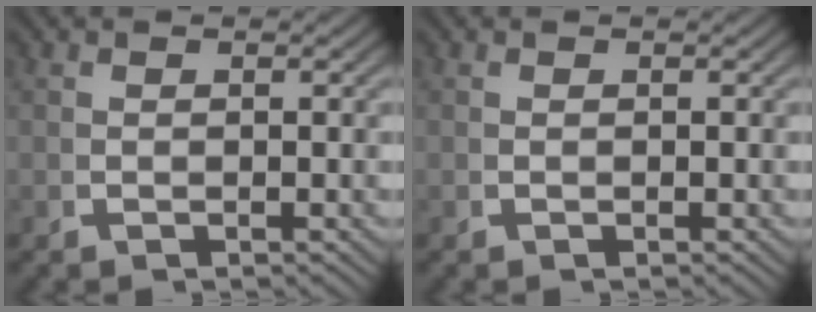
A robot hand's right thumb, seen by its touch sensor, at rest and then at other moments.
{"total": 0.0}